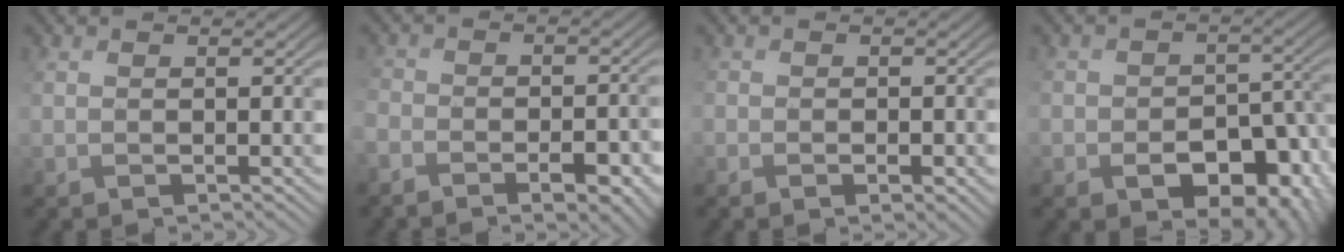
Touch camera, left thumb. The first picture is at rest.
{"total": 8.9, "force": [-5.6, 4.1, 5.6], "torque": [-0.080, -0.015, -0.070]}
{"total": 2.8, "force": [-1.2, 1.9, 1.8], "torque": [-0.029, -0.012, -0.016]}
{"total": 12.7, "force": [-5.7, 9.0, 6.9], "torque": [-0.090, -0.030, -0.082]}